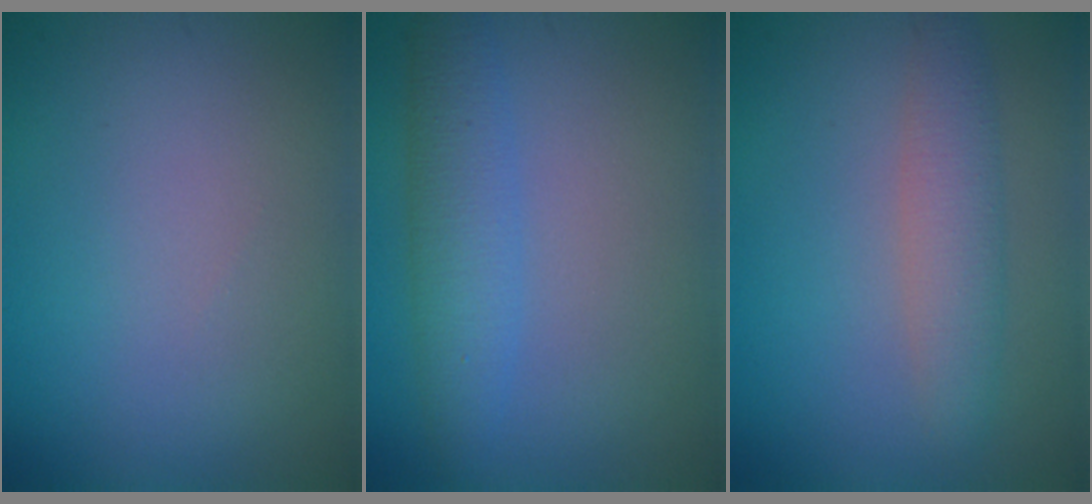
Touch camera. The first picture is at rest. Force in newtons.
{"total": 3.5, "press": 3.5, "slide": 0.2}
{"total": 3.0, "press": 3.0, "slide": 0.0}